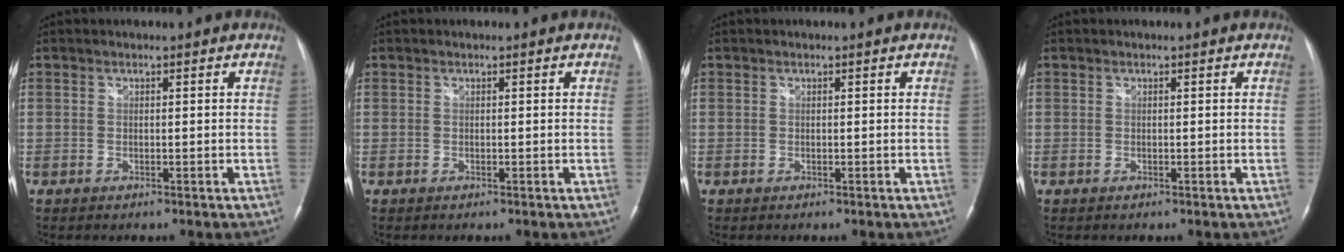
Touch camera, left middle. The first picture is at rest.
{"total": 0.0}
{"total": 0.0}
{"total": 0.0}